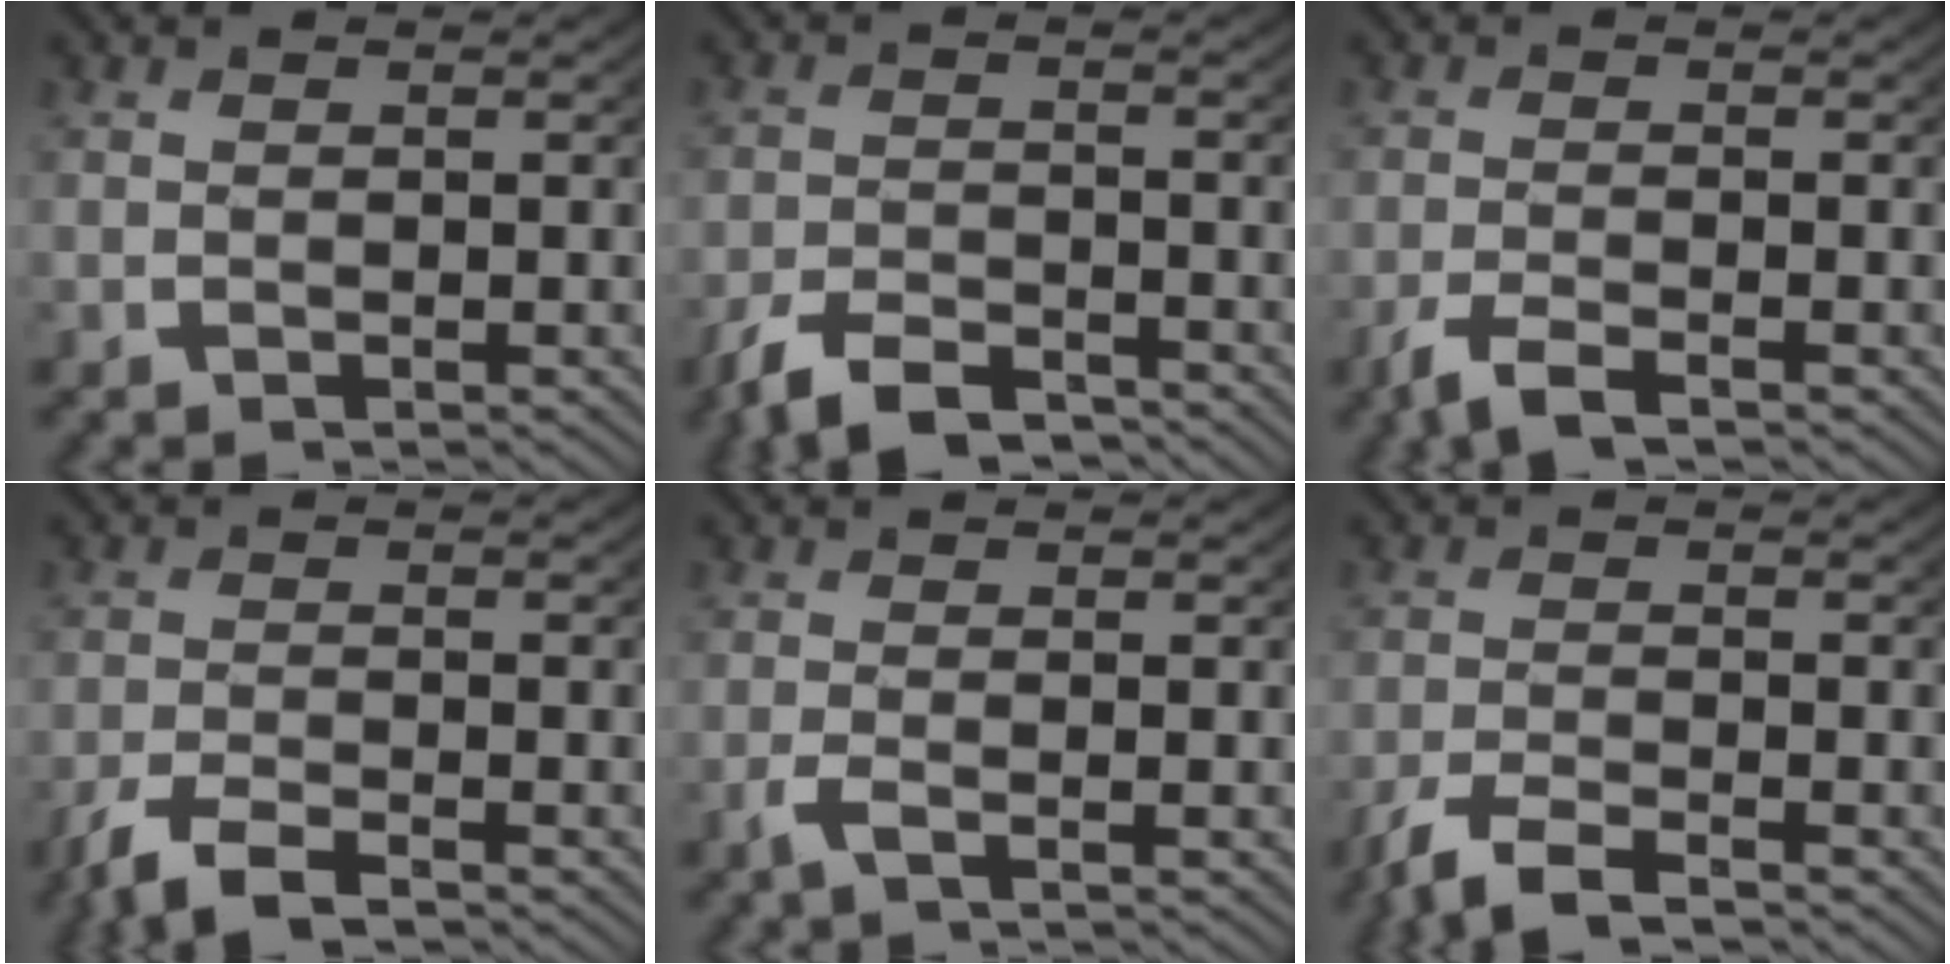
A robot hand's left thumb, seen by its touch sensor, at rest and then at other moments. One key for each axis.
{"total": 4.1, "fx": -3.5, "fy": 1.6, "fz": 1.5, "tx": -0.030, "ty": -0.010, "tz": -0.063}
{"total": 2.8, "fx": -2.1, "fy": 1.0, "fz": 1.6, "tx": -0.040, "ty": -0.007, "tz": -0.039}
{"total": 3.6, "fx": -2.9, "fy": 1.4, "fz": 1.7, "tx": -0.041, "ty": -0.010, "tz": -0.051}
{"total": 1.5, "fx": -1.0, "fy": 0.3, "fz": 1.2, "tx": -0.031, "ty": -0.004, "tz": -0.020}
{"total": 4.0, "fx": -3.1, "fy": 1.5, "fz": 2.0, "tx": -0.048, "ty": -0.009, "tz": -0.054}